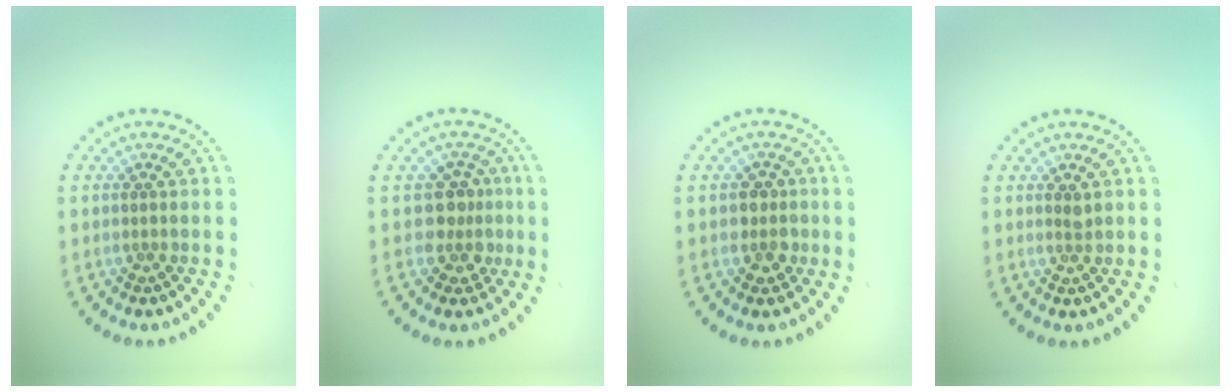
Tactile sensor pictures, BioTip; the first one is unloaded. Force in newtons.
{"total": 2.4, "press": 1.9, "slide": 1.5}
{"total": 2.0, "press": 1.8, "slide": 0.9}
{"total": 0.5, "press": 0.5, "slide": 0.3}